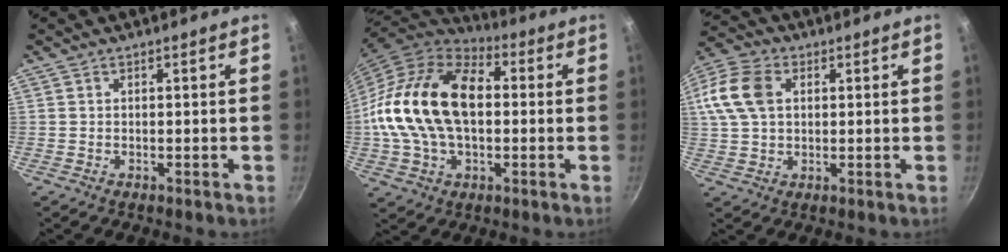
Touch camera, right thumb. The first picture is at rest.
{"total": 23.6, "force": [0.7, 15.1, 18.0], "torque": [-0.328, 0.034, 0.003]}
{"total": 12.7, "force": [3.0, 8.8, 8.6], "torque": [-0.176, 0.018, 0.047]}